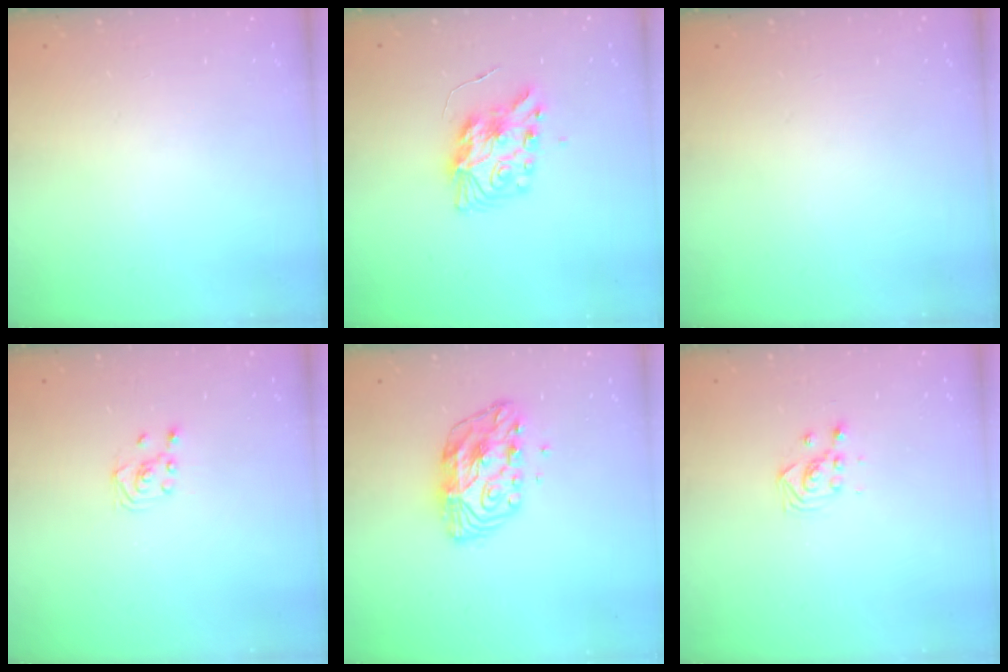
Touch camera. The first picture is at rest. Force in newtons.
{"total": 9.8, "press": 9.8, "slide": 0.9}
{"total": 0.0}
{"total": 2.3, "press": 2.2, "slide": 0.6}
{"total": 9.7, "press": 9.7, "slide": 0.9}
{"total": 2.9, "press": 2.9, "slide": 0.4}